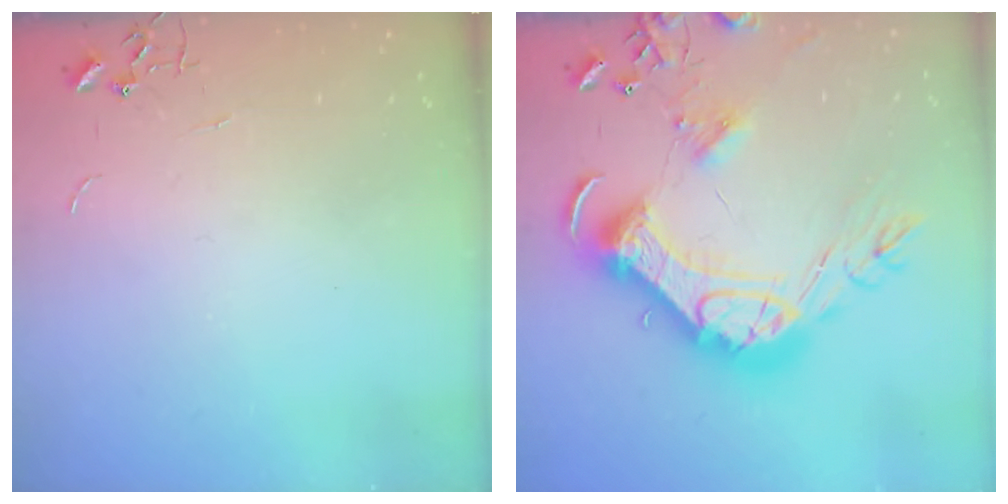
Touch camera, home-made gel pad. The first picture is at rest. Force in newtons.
{"total": 27.8, "press": 27.6, "slide": 3.0}